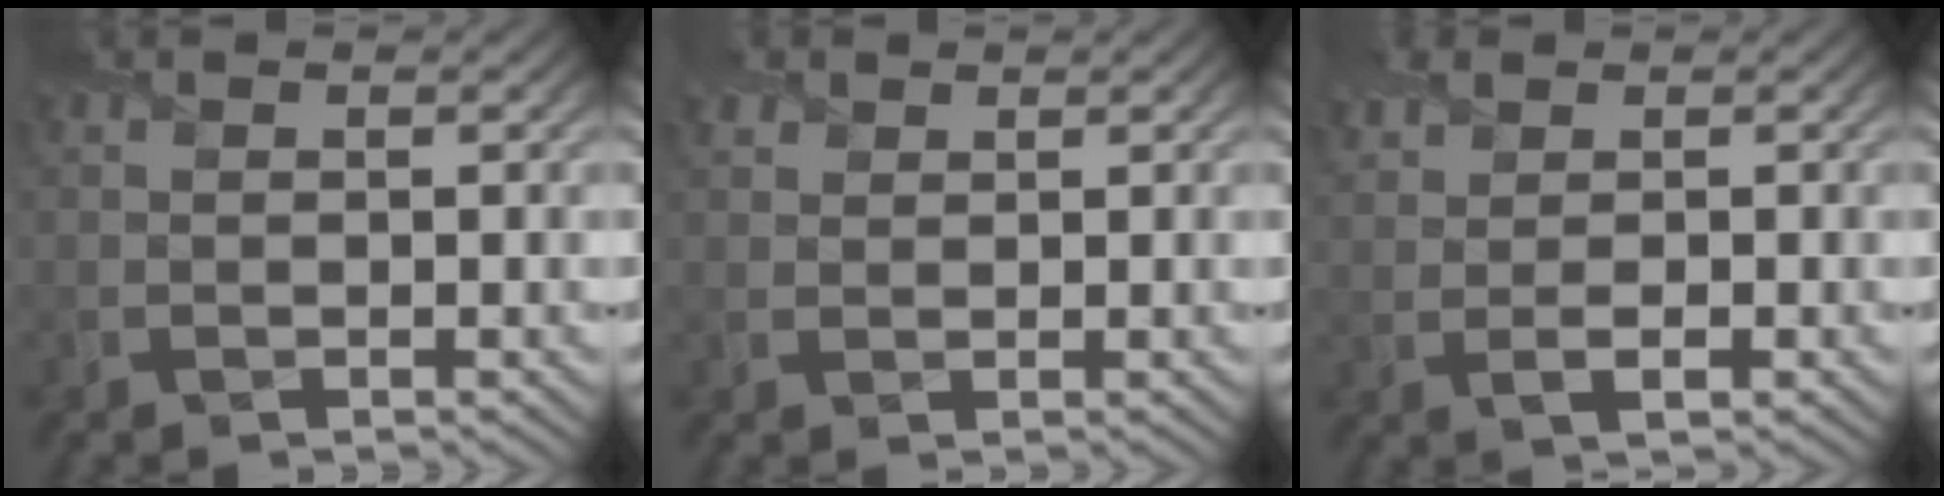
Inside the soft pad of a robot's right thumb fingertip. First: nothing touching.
{"total": 1.6, "force": [1.2, 1.1, 0.4], "torque": [-0.011, 0.005, 0.027]}
{"total": 3.1, "force": [1.2, 1.7, 2.4], "torque": [-0.051, 0.002, 0.021]}